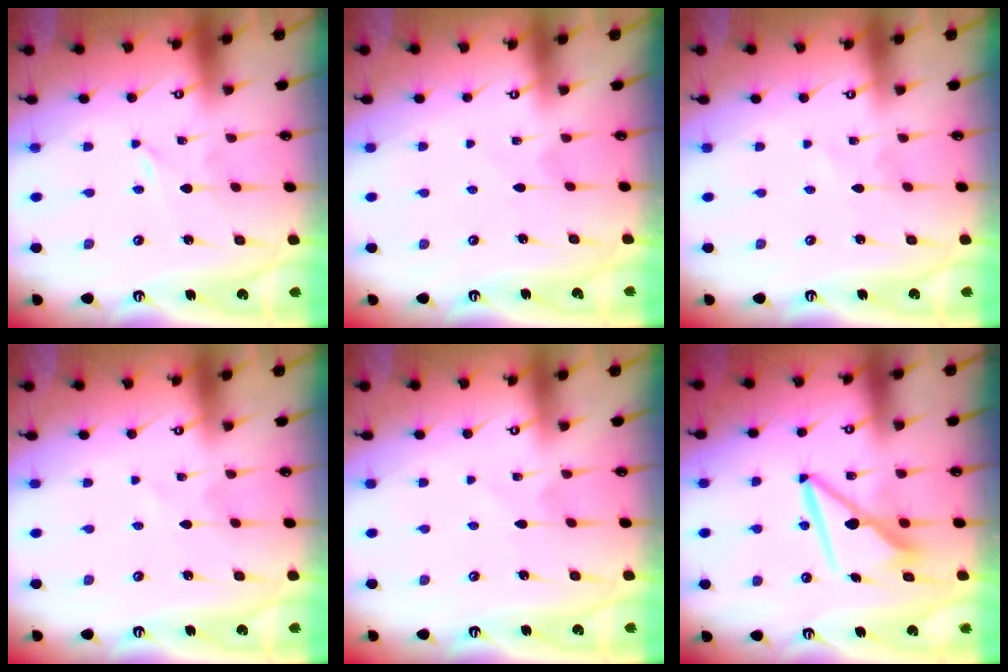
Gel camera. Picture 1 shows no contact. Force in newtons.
{"total": 3.5, "press": 3.5, "slide": 0.4}
{"total": 1.0, "press": 1.0, "slide": 0.1}
{"total": 0.0}
{"total": 2.7, "press": 2.7, "slide": 0.3}
{"total": 9.0, "press": 9.0, "slide": 0.5}